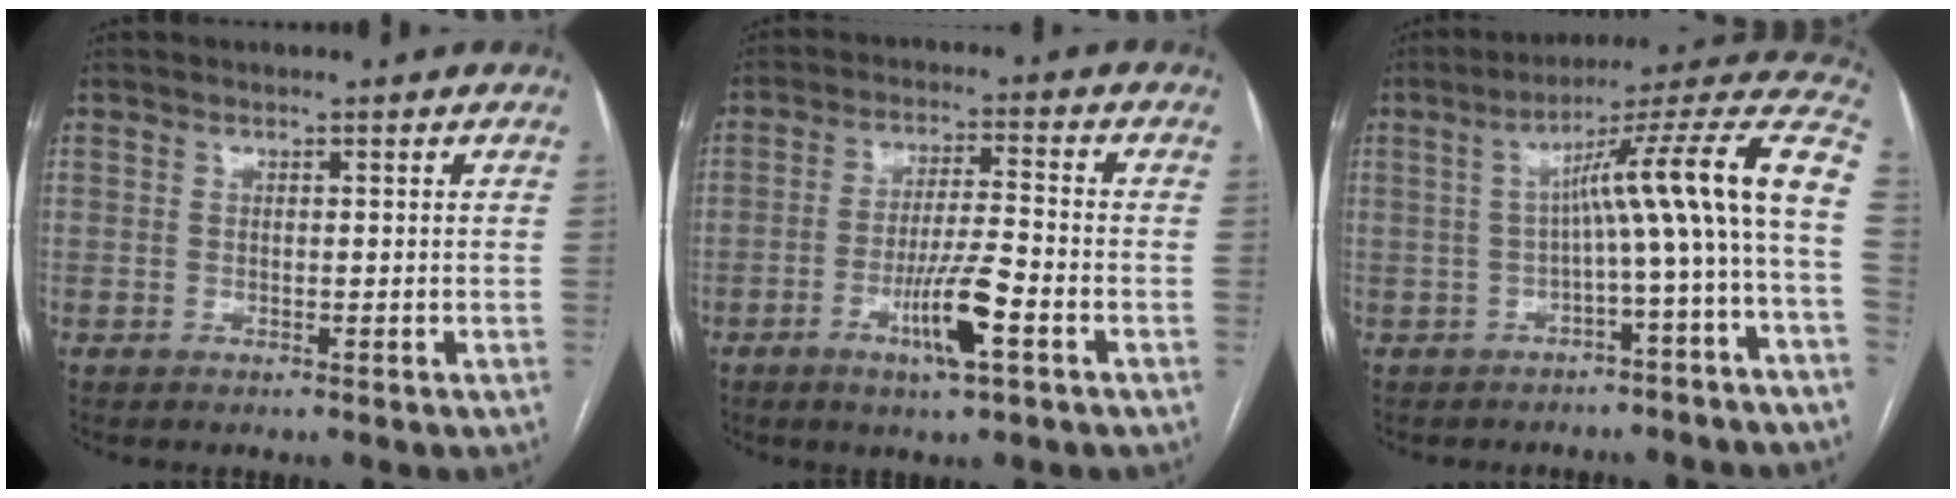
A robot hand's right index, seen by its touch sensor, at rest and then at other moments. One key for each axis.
{"total": 8.2, "fx": -3.6, "fy": 0.4, "fz": 7.3, "tx": -0.136, "ty": -0.004, "tz": -0.061}
{"total": 14.7, "fx": -1.5, "fy": -1.2, "fz": 14.6, "tx": -0.194, "ty": 0.044, "tz": -0.031}